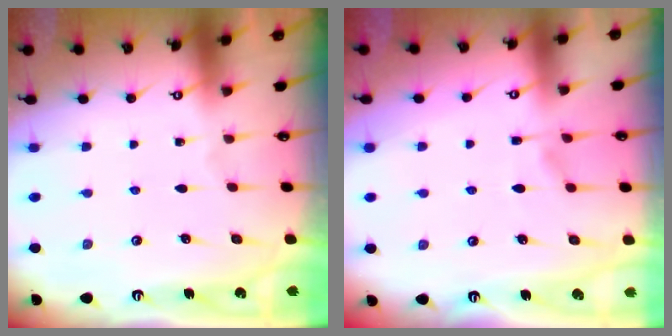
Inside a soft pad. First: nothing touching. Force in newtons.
{"total": 1.4, "press": 0.4, "slide": 1.4}